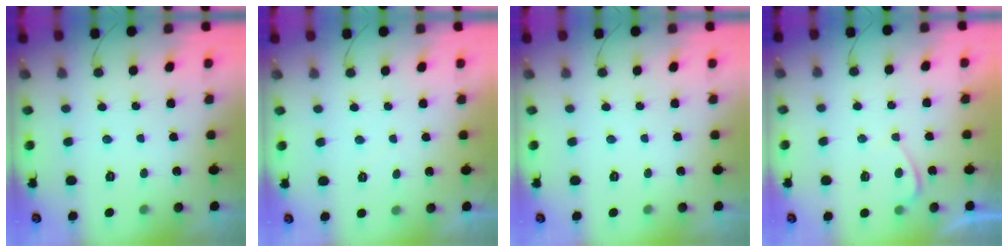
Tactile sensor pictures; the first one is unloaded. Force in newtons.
{"total": 0.0}
{"total": 0.0}
{"total": 0.6, "press": 0.3, "slide": 0.5}